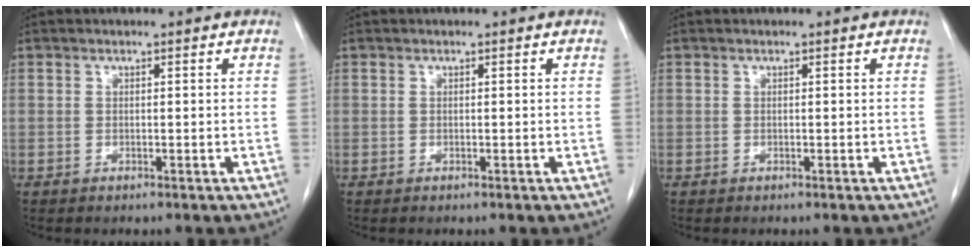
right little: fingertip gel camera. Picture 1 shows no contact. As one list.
[{"total": 0.0}, {"total": 0.0}]